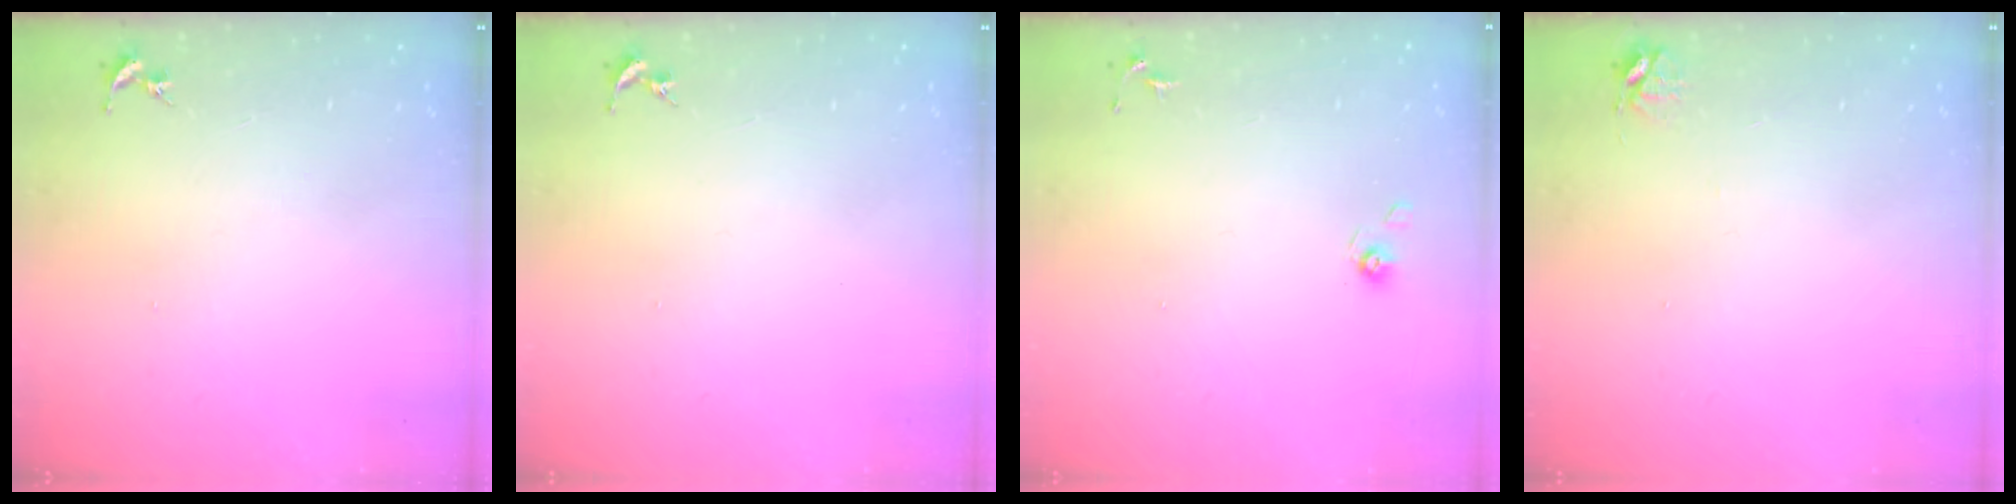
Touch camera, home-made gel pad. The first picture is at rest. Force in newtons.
{"total": 0.0}
{"total": 4.7, "press": 4.4, "slide": 1.5}
{"total": 4.7, "press": 4.7, "slide": 0.6}